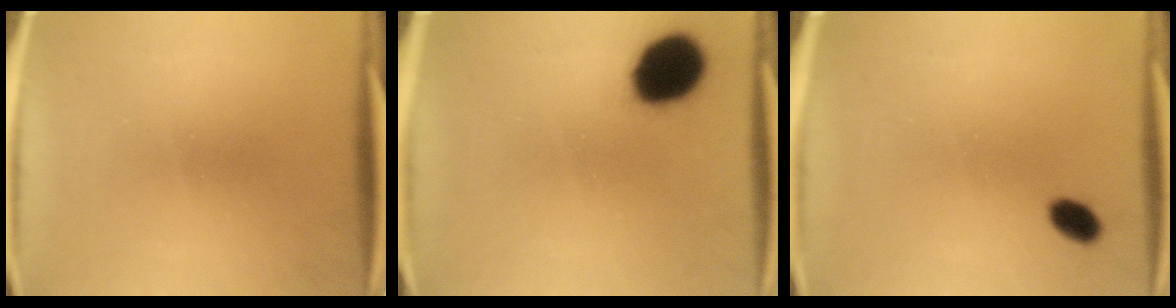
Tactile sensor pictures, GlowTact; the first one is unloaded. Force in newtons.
{"total": 14.4}
{"total": 3.3}